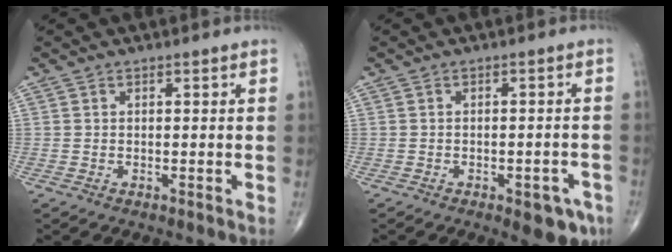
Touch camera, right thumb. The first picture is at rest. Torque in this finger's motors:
{"motor_torque": [0.99, 0.76, 0.48, -0.63, 0.03]}